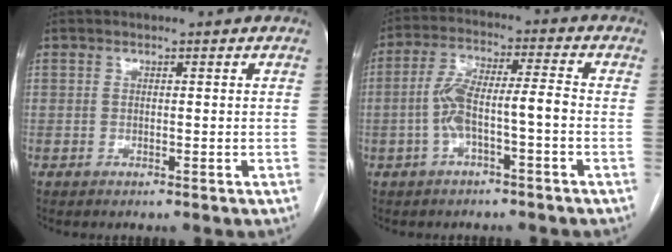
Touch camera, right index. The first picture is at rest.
{"total": 8.1, "force": [-1.9, 1.3, 7.7], "torque": [-0.154, 0.029, -0.036]}